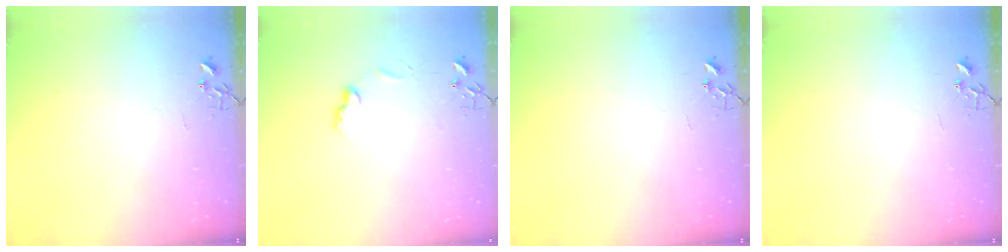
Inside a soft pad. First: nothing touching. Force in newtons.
{"total": 7.6, "press": 7.6, "slide": 0.7}
{"total": 0.0}
{"total": 0.0}